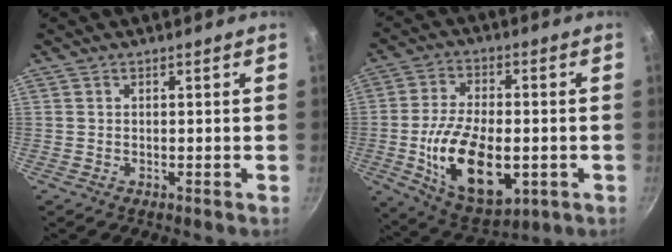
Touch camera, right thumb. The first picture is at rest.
{"total": 18.4, "force": [-3.5, 9.9, 15.0], "torque": [-0.250, 0.004, -0.049]}